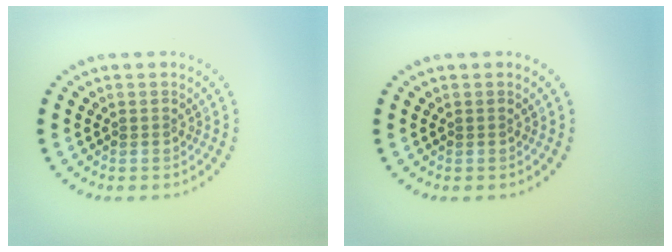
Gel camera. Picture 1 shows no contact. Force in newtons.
{"total": 0.0}